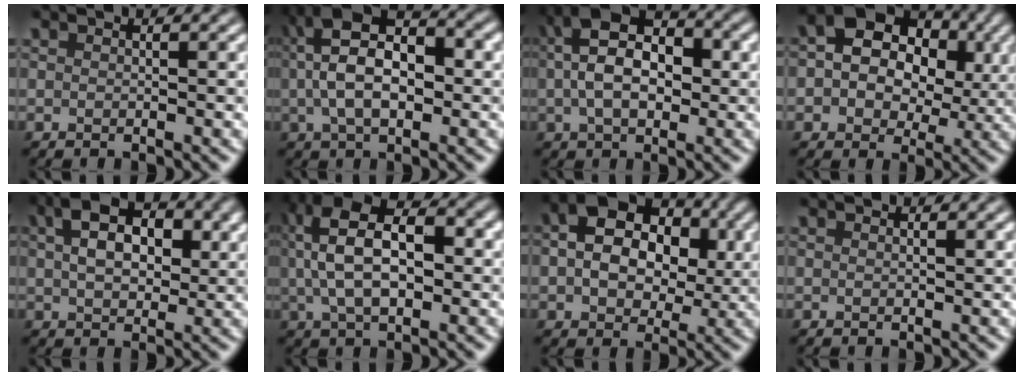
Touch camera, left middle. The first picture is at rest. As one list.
[{"total": 8.8, "force": [0.7, 4.5, 7.6], "torque": [-0.144, 0.022, 0.003]}, {"total": 8.2, "force": [0.9, 4.6, 6.6], "torque": [-0.127, 0.020, 0.005]}, {"total": 11.7, "force": [2.7, 8.7, 7.4], "torque": [-0.099, 0.040, 0.023]}, {"total": 6.6, "force": [2.1, 4.0, 4.9], "torque": [-0.086, 0.018, 0.025]}, {"total": 9.7, "force": [1.6, 4.9, 8.2], "torque": [-0.162, 0.022, 0.020]}, {"total": 10.6, "force": [1.7, 7.4, 7.4], "torque": [-0.112, 0.034, 0.010]}, {"total": 0.7, "force": [0.5, 0.2, 0.5], "torque": [-0.001, 0.002, 0.007]}]